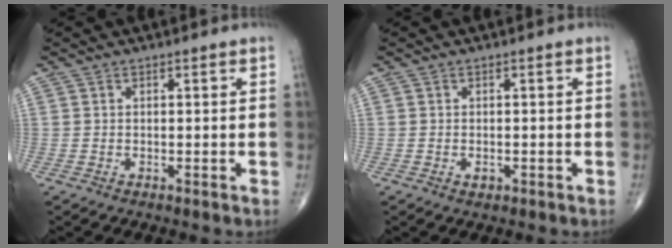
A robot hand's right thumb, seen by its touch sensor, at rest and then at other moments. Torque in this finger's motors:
{"motor_torque": [-0.26, 0.05, 0.06, 0.12, 0.03]}